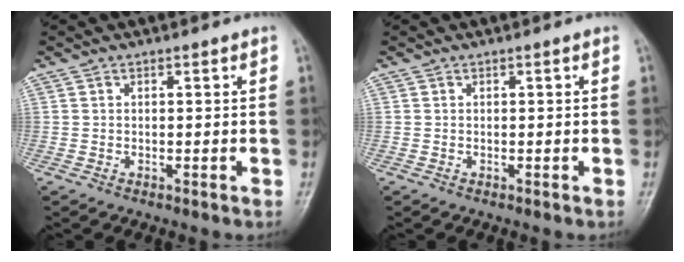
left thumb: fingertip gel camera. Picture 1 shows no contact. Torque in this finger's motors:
{"motor_torque": [0.01, 0.03, -0.09, -0.12, 0.00]}